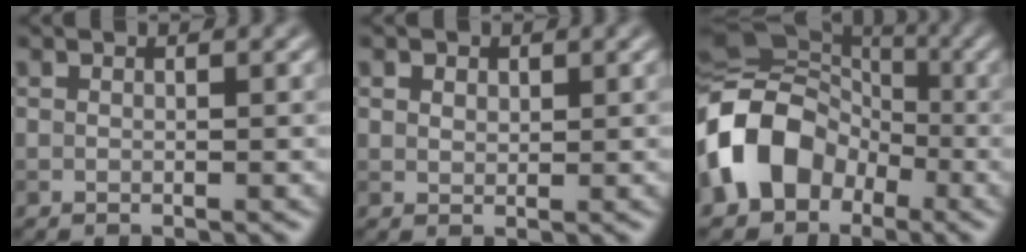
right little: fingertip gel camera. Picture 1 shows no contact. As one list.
[{"total": 2.0, "force": [1.3, 1.4, 0.8], "torque": [-0.019, 0.004, 0.016]}, {"total": 11.4, "force": [-3.5, 8.9, 6.2], "torque": [-0.125, -0.003, -0.083]}]